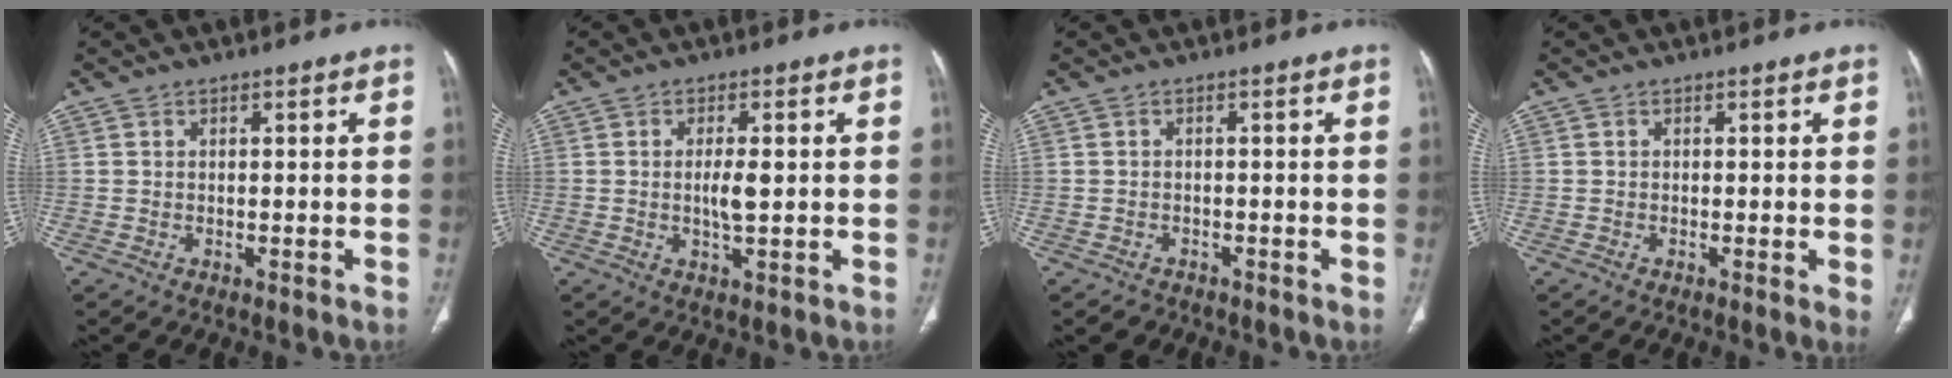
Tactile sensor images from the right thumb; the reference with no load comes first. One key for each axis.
{"total": 3.9, "fx": 0.2, "fy": 1.1, "fz": 3.8, "tx": -0.070, "ty": -0.004, "tz": 0.004}
{"total": 1.6, "fx": -1.1, "fy": 1.2, "fz": 0.0, "tx": -0.003, "ty": 0.003, "tz": -0.018}
{"total": 1.5, "fx": 0.0, "fy": 0.3, "fz": 1.4, "tx": -0.022, "ty": -0.006, "tz": -0.003}